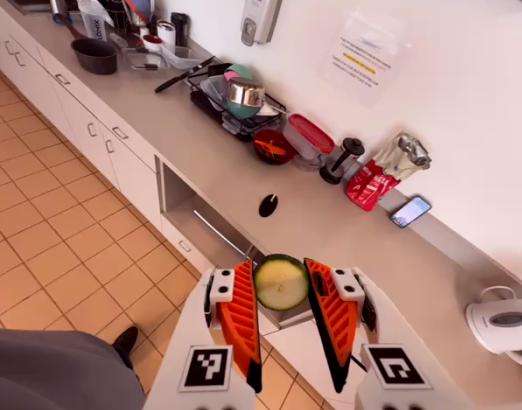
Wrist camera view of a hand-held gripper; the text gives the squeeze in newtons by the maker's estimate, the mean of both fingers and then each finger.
{"total": 8.3, "left": 7.5, "right": 9.0}